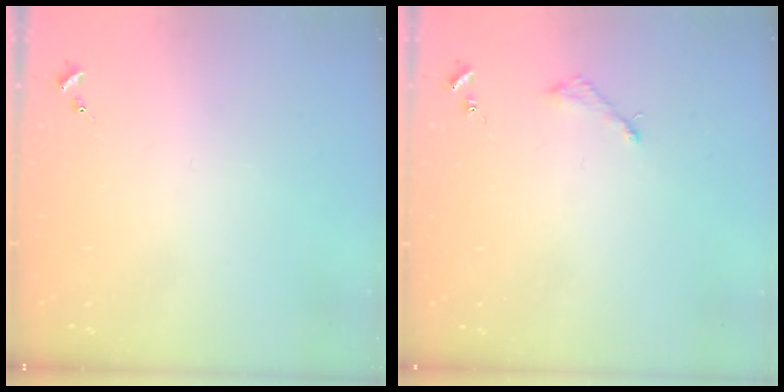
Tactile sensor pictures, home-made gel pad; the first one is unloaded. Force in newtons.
{"total": 3.1, "press": 3.0, "slide": 0.3}